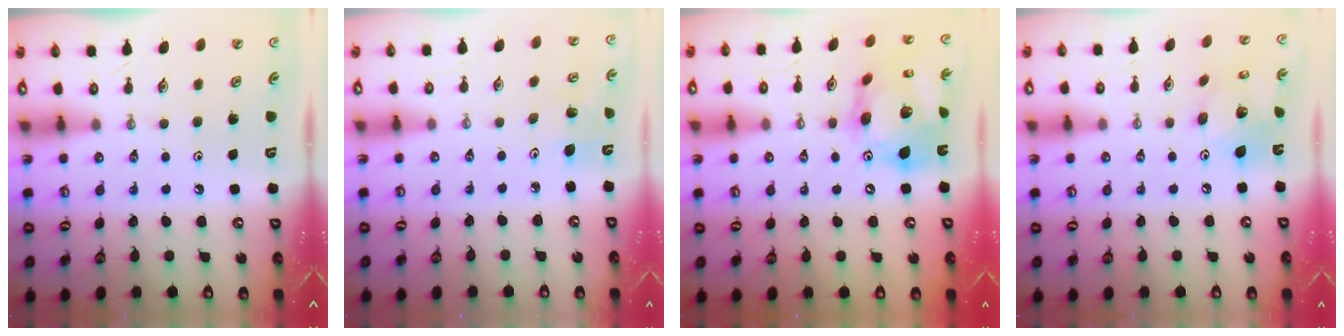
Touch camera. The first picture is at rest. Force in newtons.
{"total": 3.3, "press": 3.0, "slide": 1.4}
{"total": 18.8, "press": 18.6, "slide": 2.1}
{"total": 12.7, "press": 12.7, "slide": 1.1}